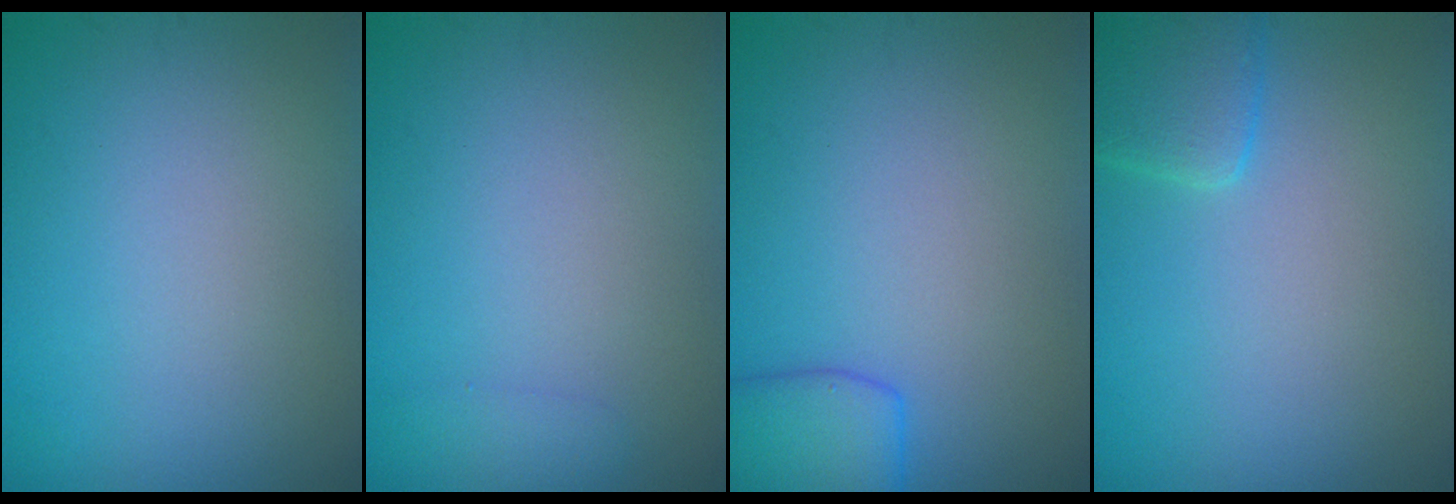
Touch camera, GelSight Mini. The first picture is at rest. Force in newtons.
{"total": 0.8, "press": 0.8, "slide": 0.0}
{"total": 3.9, "press": 3.8, "slide": 0.3}
{"total": 2.8, "press": 2.8, "slide": 0.2}